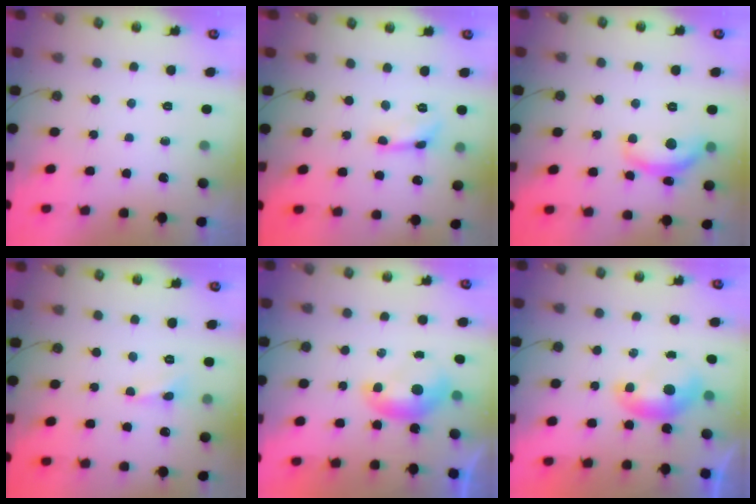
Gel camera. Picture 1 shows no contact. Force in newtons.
{"total": 0.0}
{"total": 7.5, "press": 7.5, "slide": 0.7}
{"total": 1.2, "press": 1.1, "slide": 0.5}
{"total": 0.0}
{"total": 0.0}